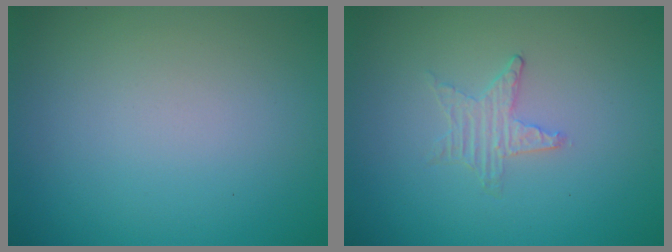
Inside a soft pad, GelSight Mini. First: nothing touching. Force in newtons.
{"total": 0.5, "press": 0.5, "slide": 0.1}